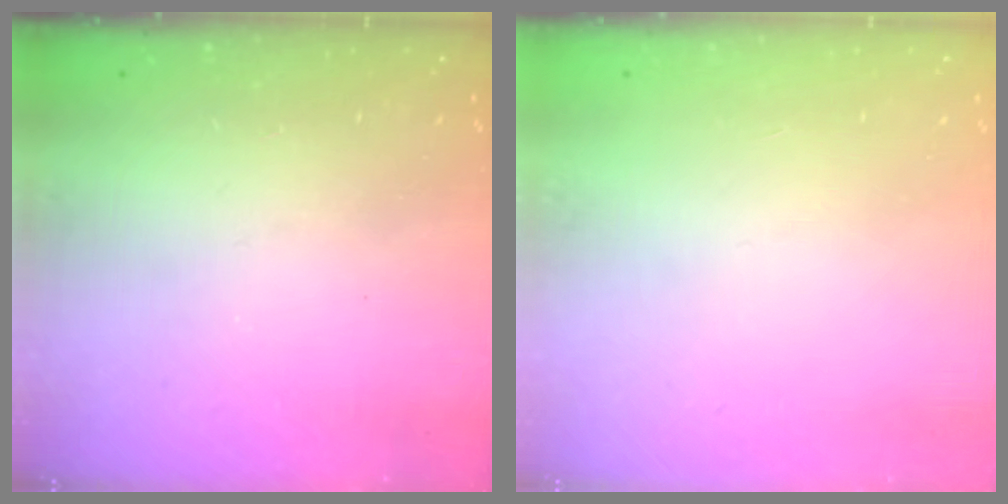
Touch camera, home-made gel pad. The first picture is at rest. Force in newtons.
{"total": 0.0}